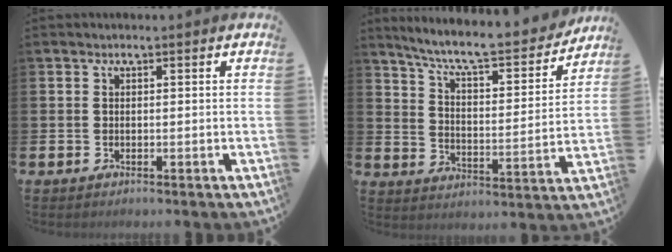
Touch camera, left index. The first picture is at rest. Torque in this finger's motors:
{"motor_torque": [0.07, -0.54, 0.54, 0.21]}